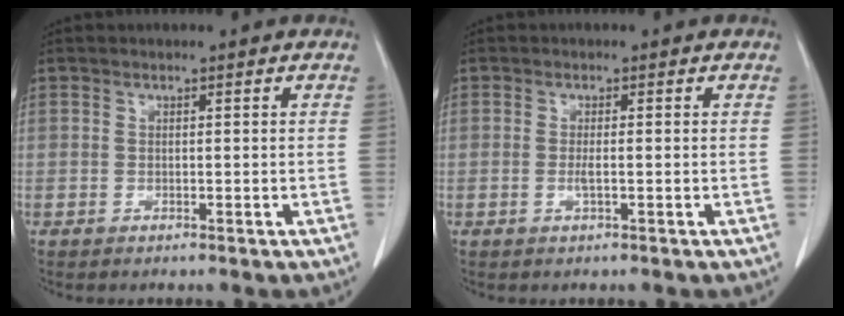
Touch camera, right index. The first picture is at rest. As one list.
[{"total": 1.4, "force": [-0.3, -0.1, 1.3], "torque": [-0.028, -0.003, -0.006]}]